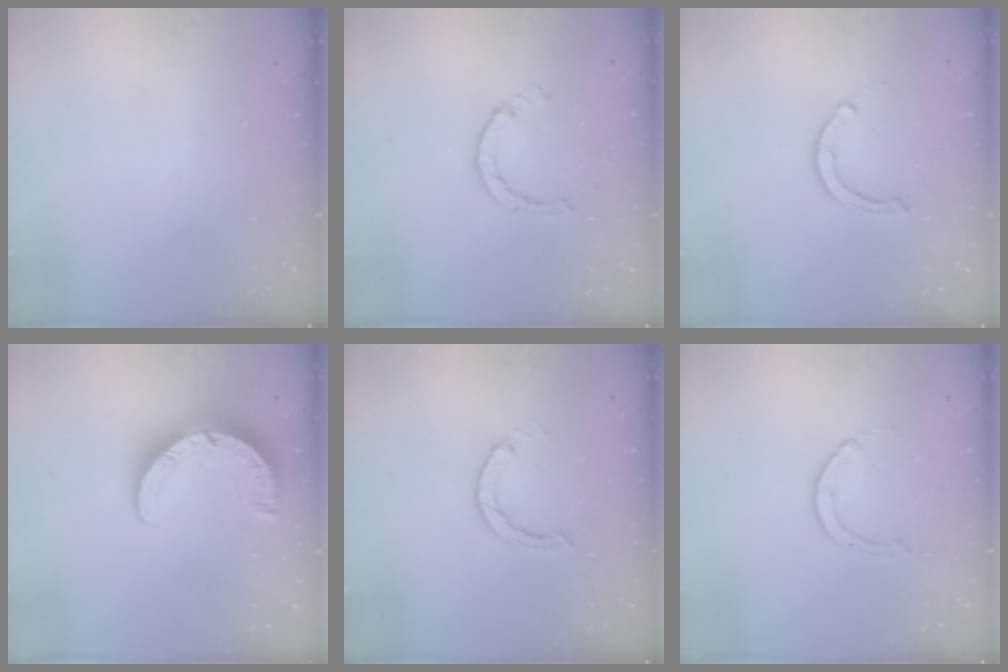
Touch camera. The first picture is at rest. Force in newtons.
{"total": 1.4, "press": 1.4, "slide": 0.2}
{"total": 2.4, "press": 2.4, "slide": 0.0}
{"total": 9.4, "press": 9.4, "slide": 1.0}
{"total": 1.3, "press": 1.2, "slide": 0.3}
{"total": 2.0, "press": 2.0, "slide": 0.2}